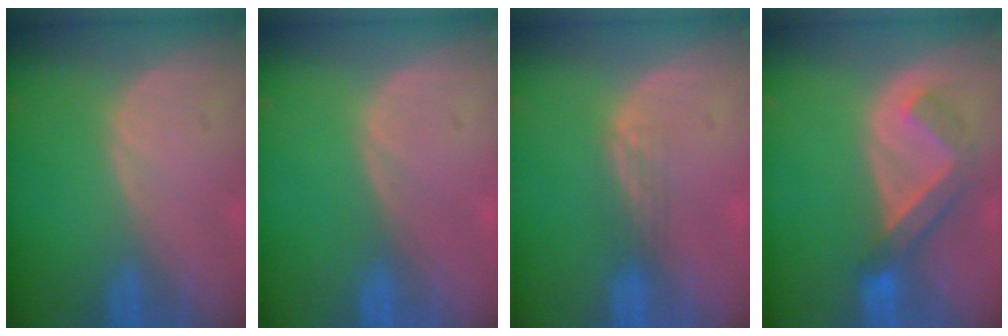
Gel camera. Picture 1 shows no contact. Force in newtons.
{"total": 0.0}
{"total": 2.1, "press": 1.6, "slide": 1.3}
{"total": 5.1, "press": 5.1, "slide": 0.6}